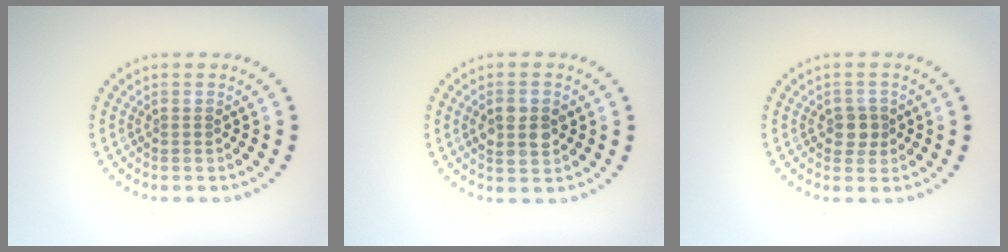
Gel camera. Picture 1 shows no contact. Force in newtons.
{"total": 3.0, "press": 3.0, "slide": 0.1}
{"total": 1.9, "press": 1.7, "slide": 0.8}